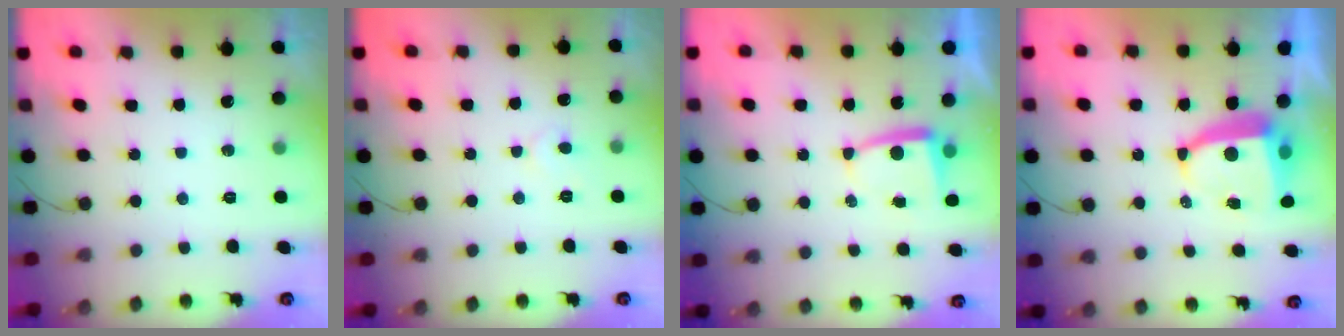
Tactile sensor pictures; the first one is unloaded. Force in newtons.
{"total": 4.1, "press": 4.1, "slide": 0.3}
{"total": 3.7, "press": 3.7, "slide": 0.5}
{"total": 8.0, "press": 8.0, "slide": 1.0}